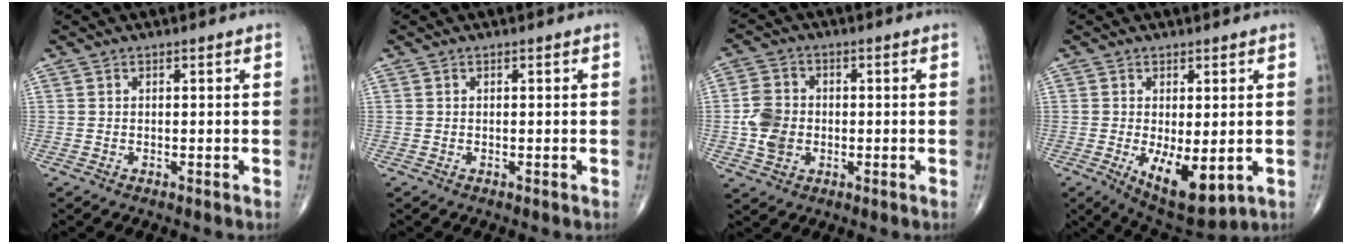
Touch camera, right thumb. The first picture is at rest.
{"total": 0.0}
{"total": 7.1, "force": [-1.0, 5.6, 4.2], "torque": [-0.068, 0.007, -0.022]}
{"total": 9.8, "force": [-2.0, 4.2, 8.6], "torque": [-0.125, -0.025, -0.016]}